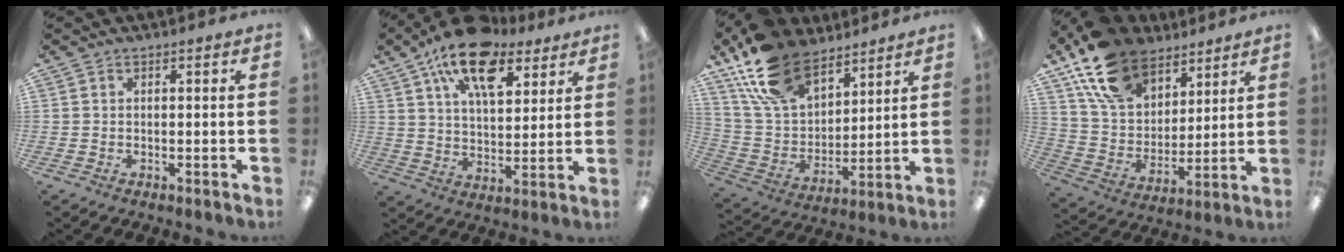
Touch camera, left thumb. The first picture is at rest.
{"total": 18.5, "force": [12.1, 9.0, 10.7], "torque": [-0.180, -0.055, 0.210]}
{"total": 19.4, "force": [13.4, 10.7, 9.0], "torque": [-0.189, -0.060, 0.253]}
{"total": 18.2, "force": [12.3, 11.0, 7.8], "torque": [-0.160, -0.055, 0.233]}